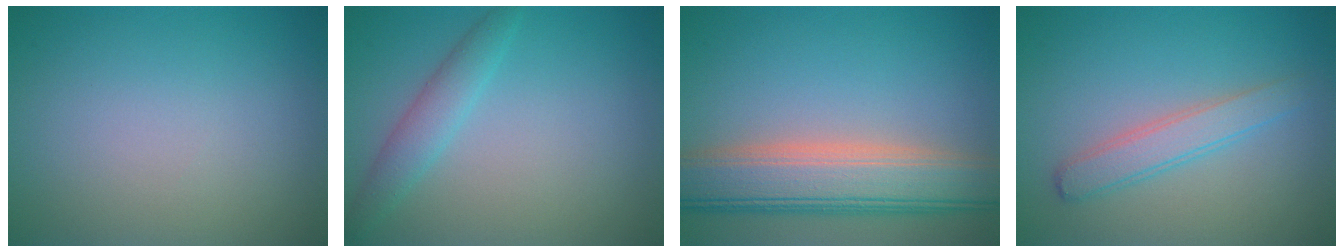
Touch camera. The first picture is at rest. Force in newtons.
{"total": 2.3, "press": 2.3, "slide": 0.1}
{"total": 8.1, "press": 8.1, "slide": 0.5}
{"total": 2.5, "press": 2.5, "slide": 0.1}